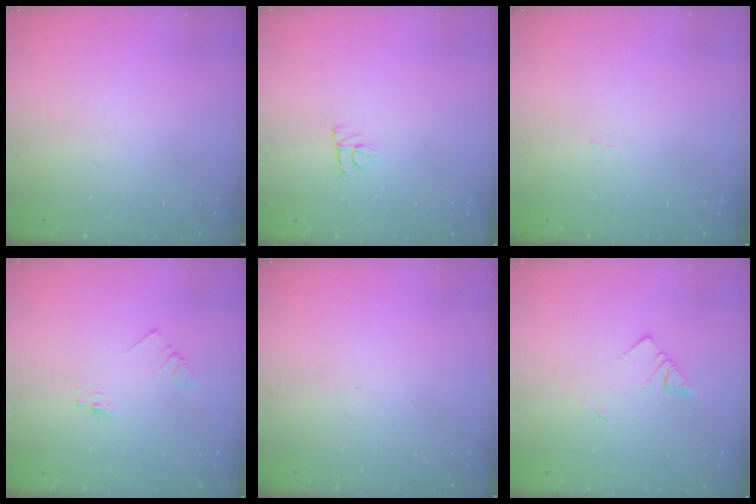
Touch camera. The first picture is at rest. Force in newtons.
{"total": 4.0, "press": 4.0, "slide": 0.3}
{"total": 1.5, "press": 1.5, "slide": 0.2}
{"total": 0.0}
{"total": 0.0}
{"total": 2.3, "press": 2.3, "slide": 0.2}